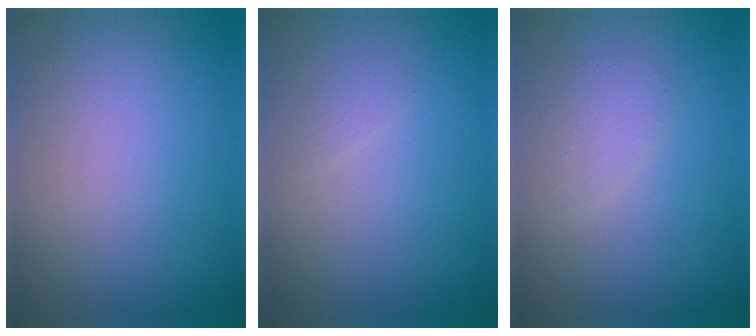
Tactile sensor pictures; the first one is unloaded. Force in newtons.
{"total": 0.7, "press": 0.7, "slide": 0.0}
{"total": 1.6, "press": 1.6, "slide": 0.0}